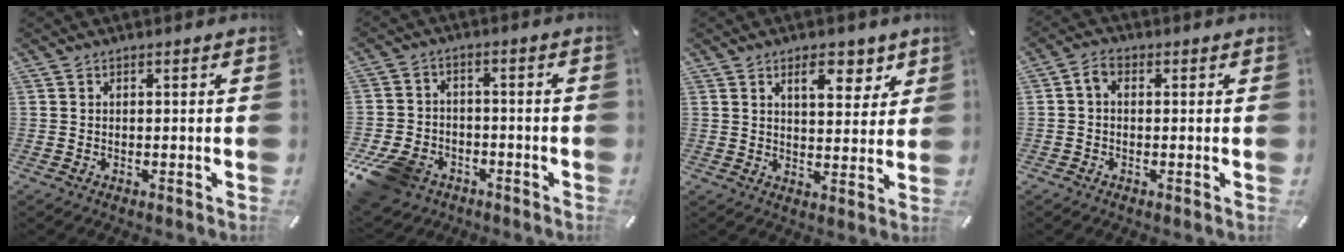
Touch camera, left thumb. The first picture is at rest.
{"total": 11.3, "force": [-6.7, 7.6, 5.1], "torque": [-0.112, 0.040, -0.123]}
{"total": 8.3, "force": [4.8, 4.4, 5.1], "torque": [-0.053, -0.021, 0.074]}
{"total": 2.7, "force": [0.0, 1.8, 2.0], "torque": [-0.039, 0.009, -0.001]}